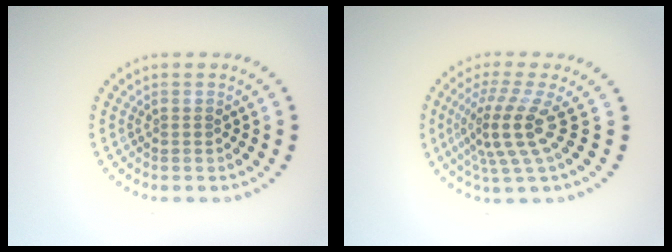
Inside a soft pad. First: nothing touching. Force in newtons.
{"total": 4.3, "press": 3.0, "slide": 3.1}